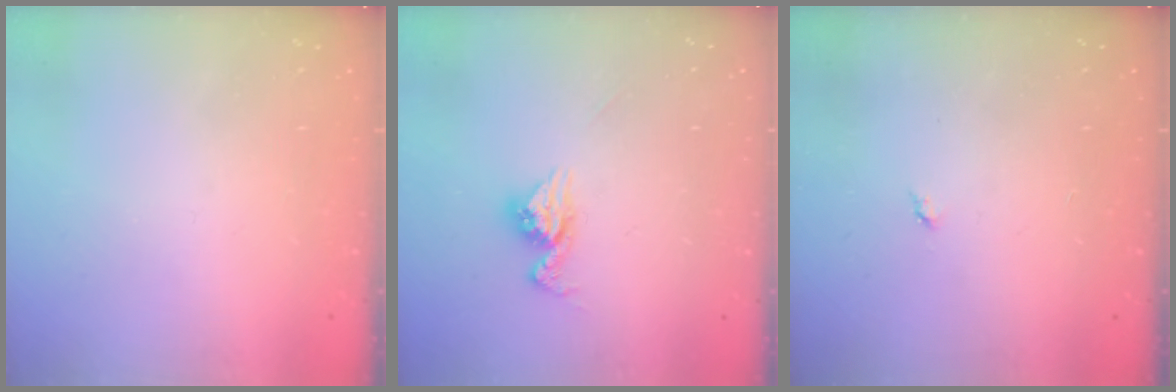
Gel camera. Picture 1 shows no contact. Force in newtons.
{"total": 11.1, "press": 11.0, "slide": 0.9}
{"total": 2.8, "press": 2.8, "slide": 0.4}